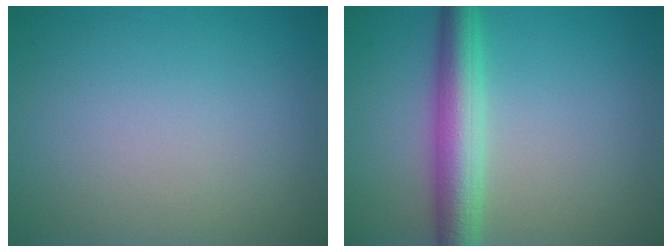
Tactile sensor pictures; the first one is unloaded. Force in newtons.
{"total": 5.2, "press": 5.2, "slide": 0.2}